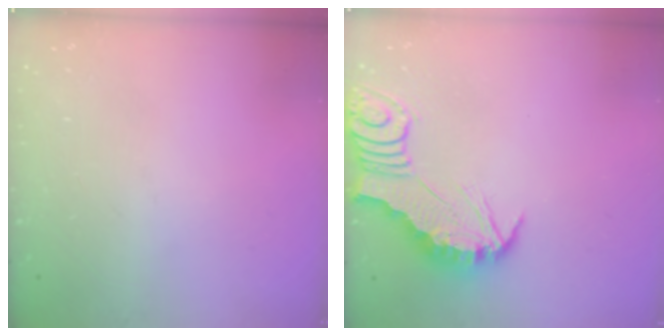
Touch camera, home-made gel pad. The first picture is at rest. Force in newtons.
{"total": 2.7, "press": 2.7, "slide": 0.3}